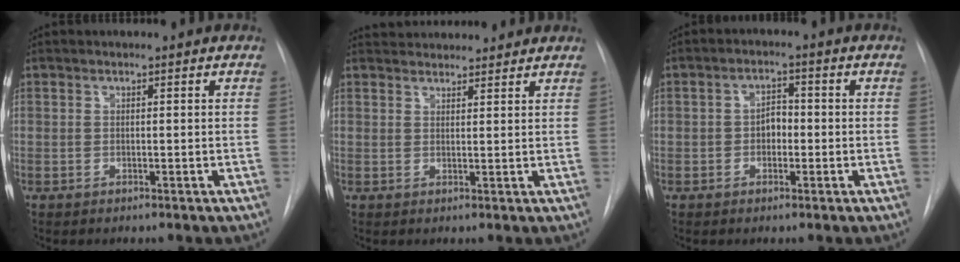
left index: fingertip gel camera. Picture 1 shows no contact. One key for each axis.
{"total": 7.5, "fx": 7.2, "fy": 1.7, "fz": 1.3, "tx": -0.014, "ty": 0.031, "tz": 0.094}
{"total": 3.0, "fx": -0.5, "fy": 2.0, "fz": 2.2, "tx": -0.034, "ty": 0.012, "tz": -0.010}